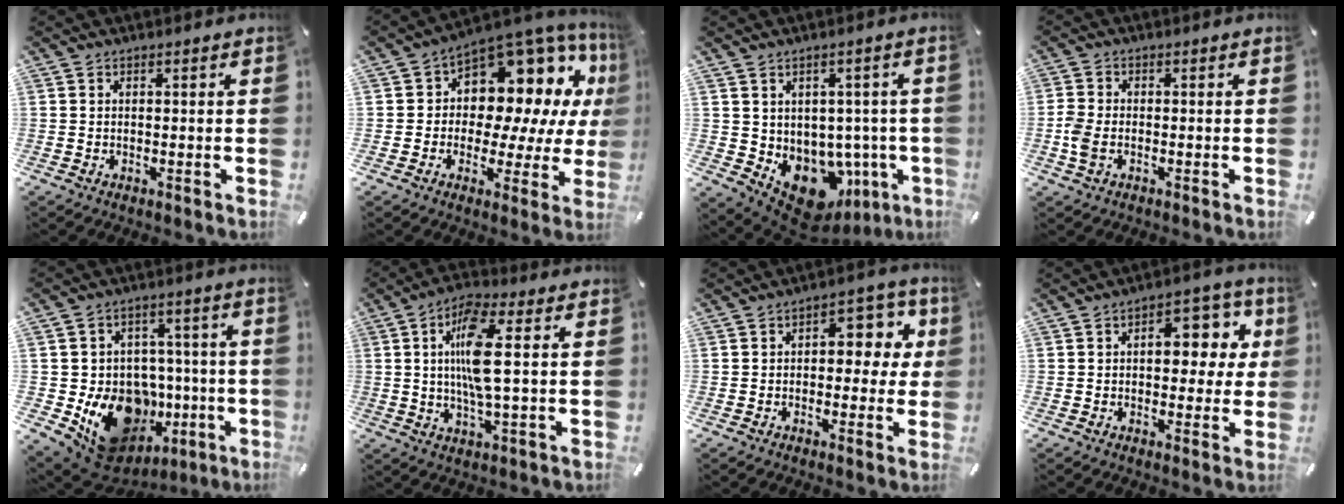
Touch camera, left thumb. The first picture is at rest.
{"total": 12.6, "force": [6.5, 8.5, 6.8], "torque": [-0.089, -0.076, 0.113]}
{"total": 9.7, "force": [-5.0, 6.8, 4.8], "torque": [-0.062, -0.009, -0.074]}
{"total": 4.4, "force": [-1.2, 3.0, 2.9], "torque": [-0.069, 0.002, -0.023]}
{"total": 18.5, "force": [-6.1, 14.6, 9.6], "torque": [-0.134, 0.019, -0.069]}
{"total": 11.6, "force": [1.7, 2.9, 11.1], "torque": [-0.227, -0.002, 0.023]}
{"total": 9.1, "force": [1.3, 5.9, 6.8], "torque": [-0.077, -0.006, 0.014]}
{"total": 11.5, "force": [2.1, 6.9, 8.9], "torque": [-0.109, -0.001, 0.030]}